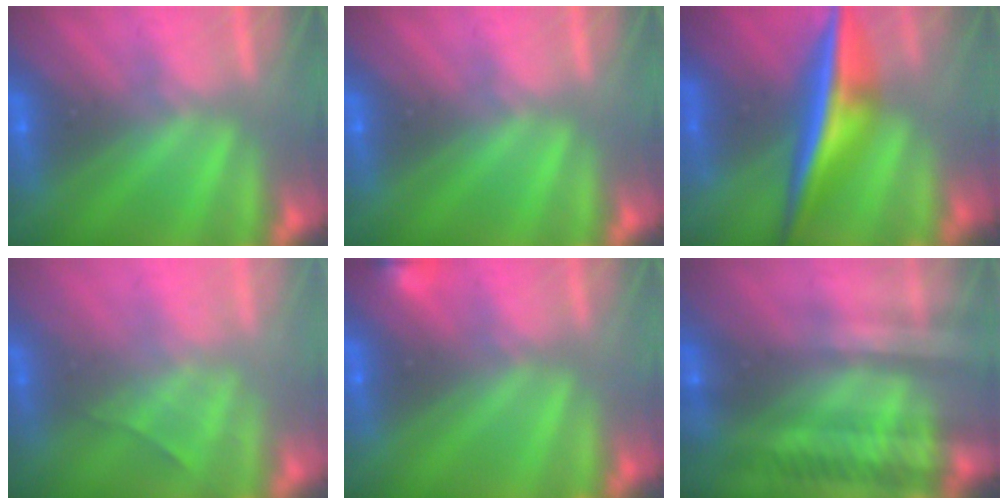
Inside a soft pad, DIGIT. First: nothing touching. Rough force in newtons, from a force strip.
{"total": 0.0}
{"total": 7.6}
{"total": 2.3}
{"total": 3.2}
{"total": 2.3}